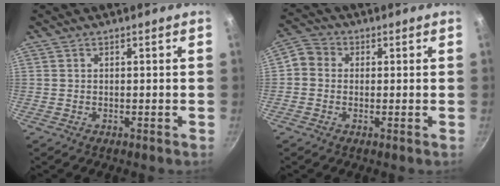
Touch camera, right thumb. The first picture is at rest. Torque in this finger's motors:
{"motor_torque": [-0.32, 0.41, 0.24, 0.41, 0.01]}